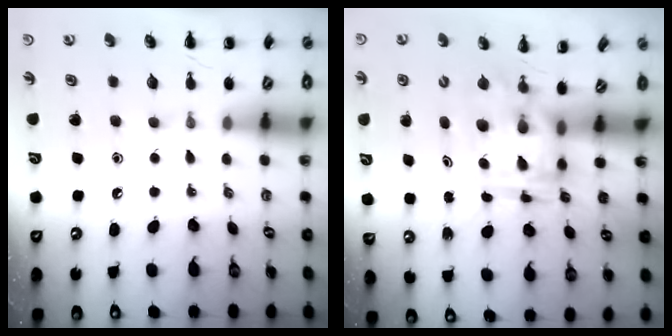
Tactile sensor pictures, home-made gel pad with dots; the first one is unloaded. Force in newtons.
{"total": 3.5, "press": 3.4, "slide": 0.7}